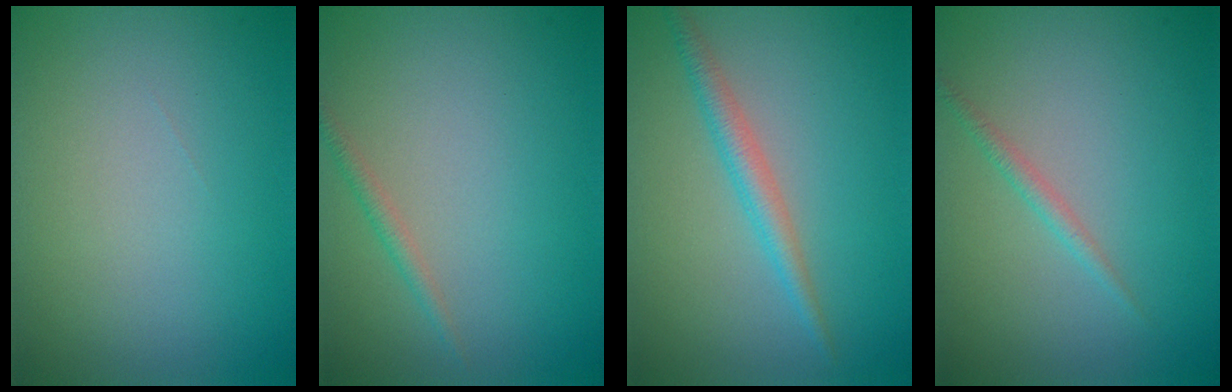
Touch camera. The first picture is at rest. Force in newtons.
{"total": 1.1, "press": 1.1, "slide": 0.0}
{"total": 2.3, "press": 2.3, "slide": 0.1}
{"total": 1.1, "press": 1.1, "slide": 0.0}